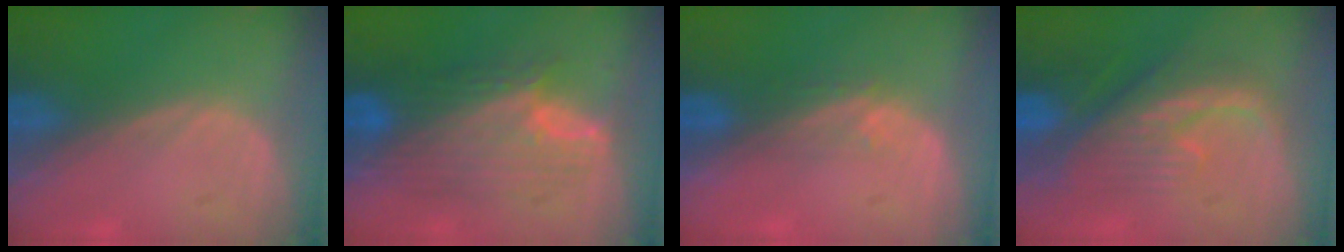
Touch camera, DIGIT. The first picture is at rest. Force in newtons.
{"total": 9.1, "press": 9.0, "slide": 0.5}
{"total": 2.8, "press": 2.1, "slide": 1.7}
{"total": 8.5, "press": 8.3, "slide": 1.5}